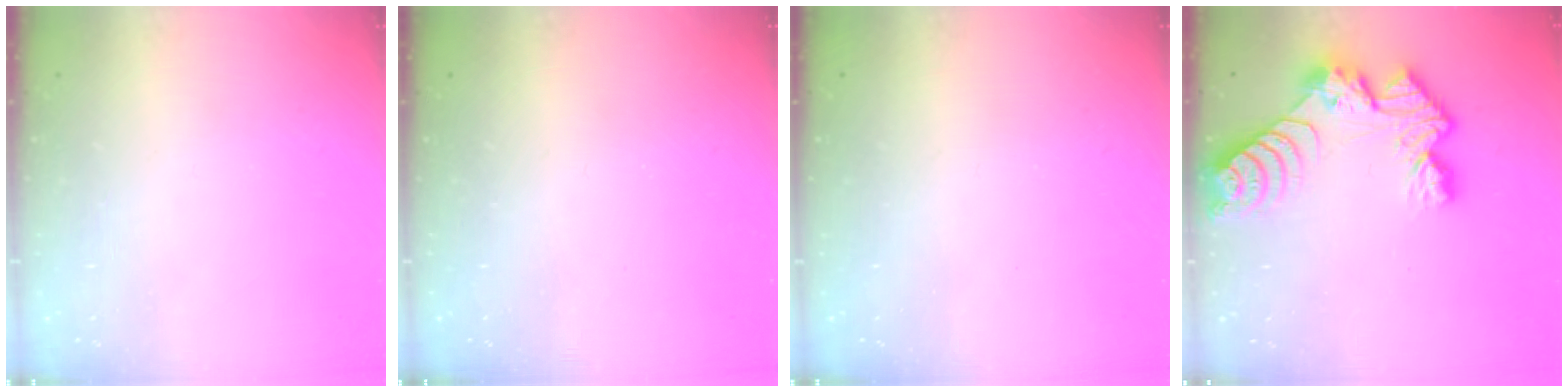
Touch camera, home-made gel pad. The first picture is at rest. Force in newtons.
{"total": 0.0}
{"total": 0.0}
{"total": 10.3, "press": 10.3, "slide": 1.0}